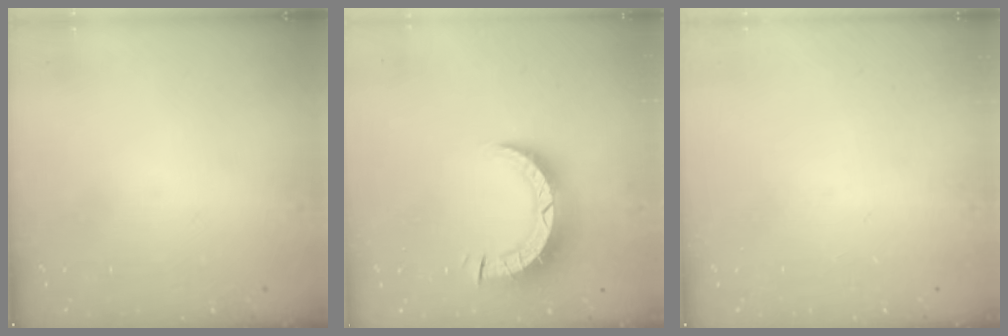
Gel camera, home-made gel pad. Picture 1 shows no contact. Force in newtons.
{"total": 8.6, "press": 8.5, "slide": 0.9}
{"total": 0.0}